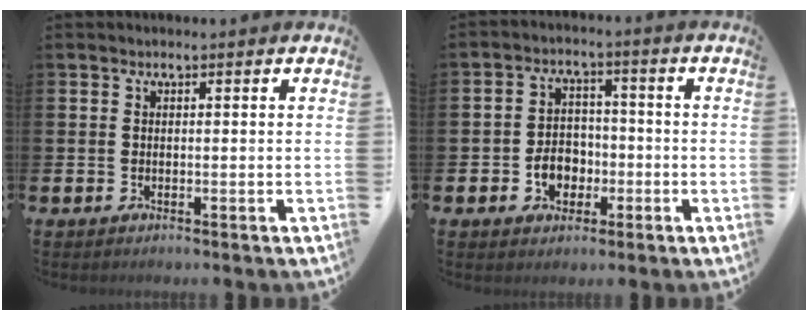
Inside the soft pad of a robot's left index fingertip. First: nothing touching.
{"total": 4.7, "force": [-1.6, 3.8, 2.3], "torque": [-0.025, -0.001, -0.038]}